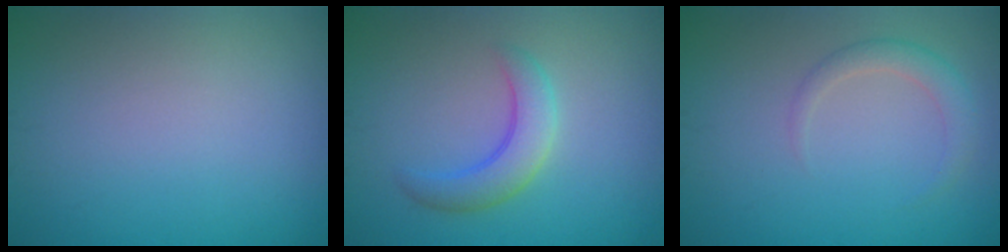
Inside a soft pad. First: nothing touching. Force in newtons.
{"total": 3.3, "press": 3.3, "slide": 0.2}
{"total": 1.9, "press": 1.9, "slide": 0.2}